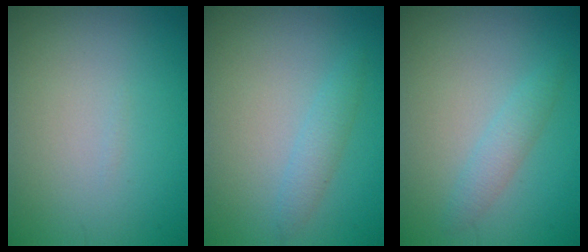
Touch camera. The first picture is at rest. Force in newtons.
{"total": 1.5, "press": 1.5, "slide": 0.1}
{"total": 1.7, "press": 1.7, "slide": 0.1}